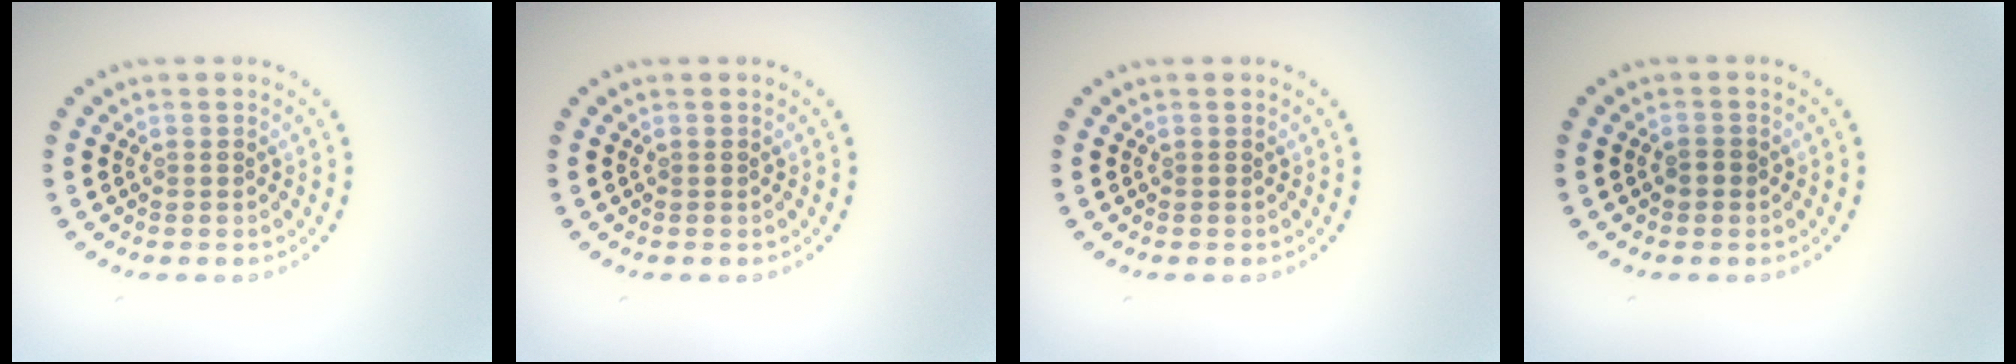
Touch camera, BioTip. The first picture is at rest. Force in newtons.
{"total": 0.0}
{"total": 0.0}
{"total": 0.9, "press": 0.9, "slide": 0.1}